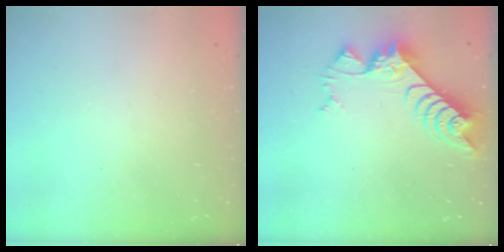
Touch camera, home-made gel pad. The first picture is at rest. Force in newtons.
{"total": 8.5, "press": 8.5, "slide": 0.8}